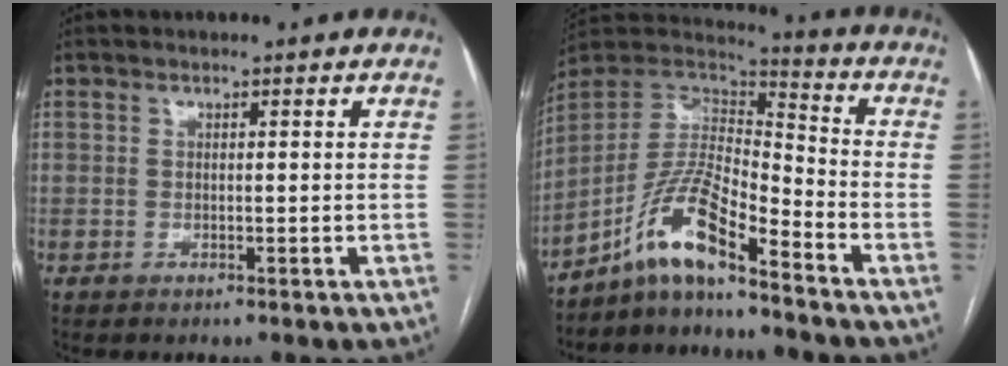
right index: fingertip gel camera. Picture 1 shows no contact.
{"total": 11.6, "force": [-8.3, 2.0, 7.8], "torque": [-0.159, 0.023, -0.154]}